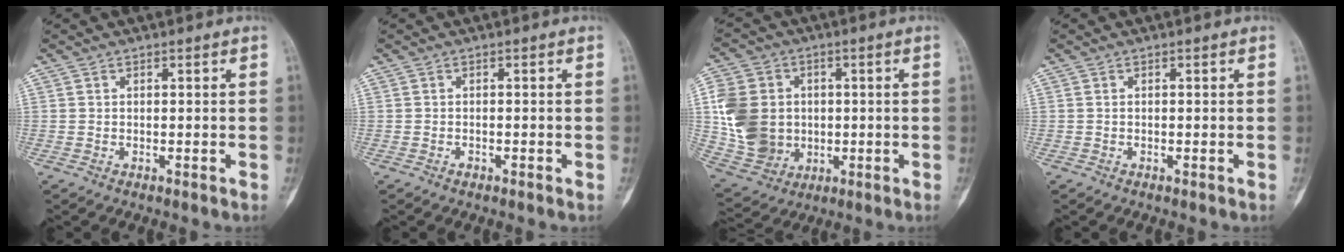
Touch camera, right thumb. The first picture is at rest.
{"total": 0.6, "force": [-0.4, 0.3, 0.3], "torque": [-0.007, 0.001, -0.008]}
{"total": 14.7, "force": [0.5, 12.4, 7.8], "torque": [-0.135, 0.002, 0.023]}
{"total": 0.0}